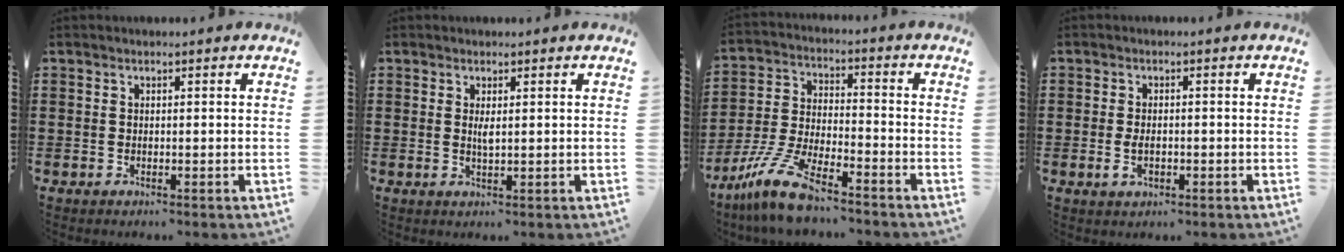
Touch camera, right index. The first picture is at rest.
{"total": 1.7, "force": [0.6, 0.2, 1.5], "torque": [-0.030, 0.002, 0.010]}
{"total": 10.1, "force": [-8.1, 1.7, 5.6], "torque": [-0.126, 0.010, -0.162]}
{"total": 2.6, "force": [-0.6, 1.2, 2.2], "torque": [-0.052, -0.006, -0.012]}